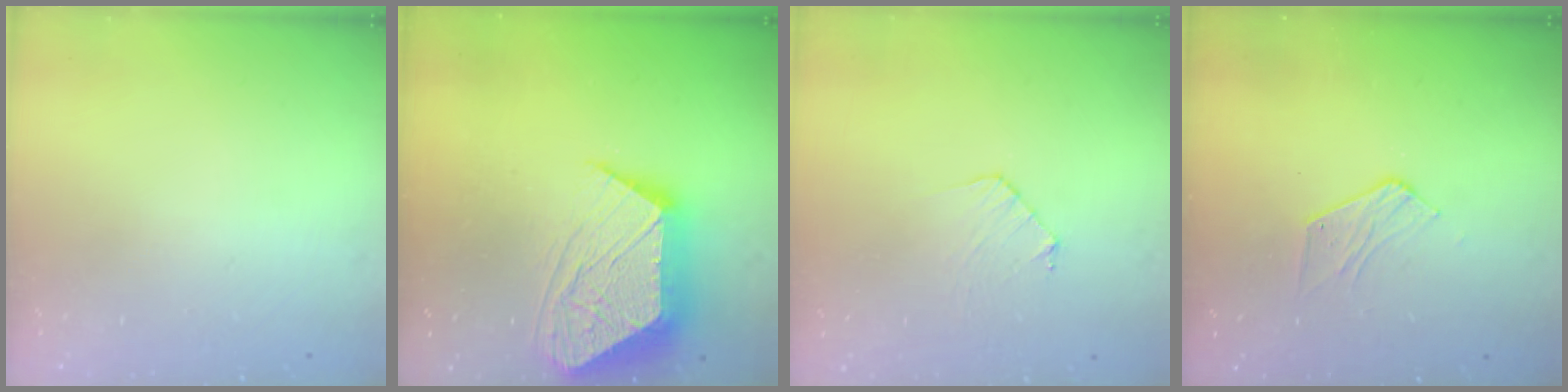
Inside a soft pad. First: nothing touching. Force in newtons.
{"total": 18.1, "press": 18.1, "slide": 1.2}
{"total": 5.1, "press": 5.1, "slide": 0.4}
{"total": 5.3, "press": 5.3, "slide": 0.2}